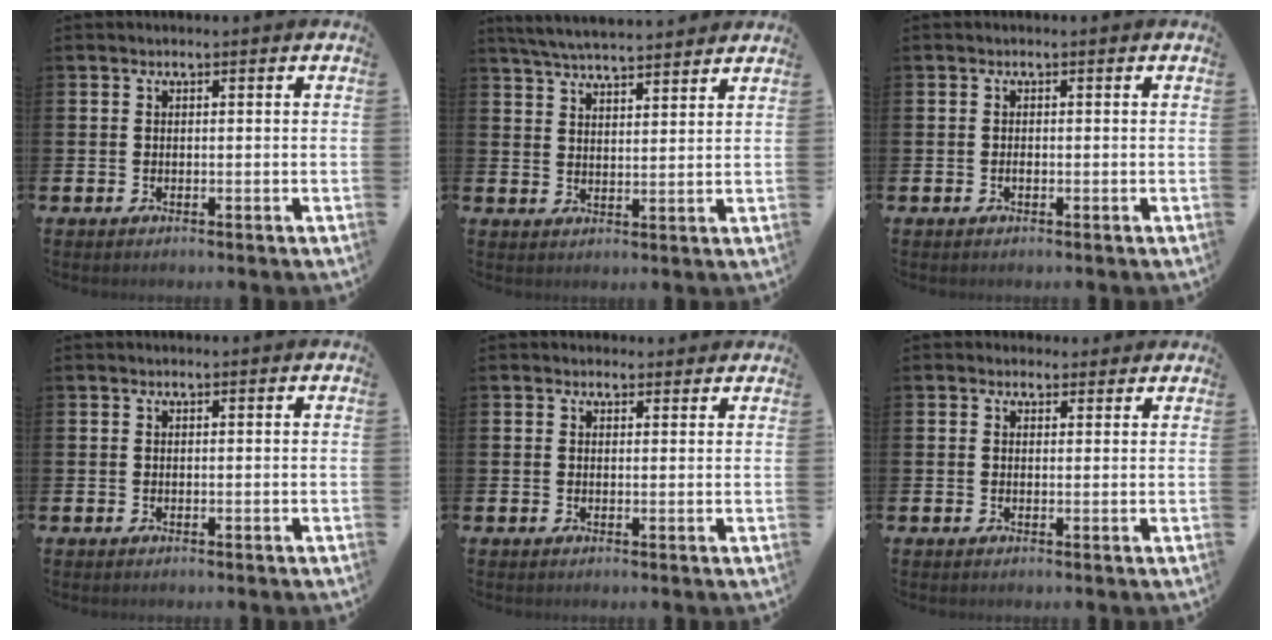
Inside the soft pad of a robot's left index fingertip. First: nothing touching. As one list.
[{"total": 5.4, "force": [5.3, 0.2, 1.0], "torque": [-0.041, -0.025, 0.097]}, {"total": 0.6, "force": [-0.2, 0.3, 0.5], "torque": [-0.019, 0.003, -0.002]}, {"total": 0.0}, {"total": 1.5, "force": [1.3, 0.6, -0.1], "torque": [0.008, 0.001, 0.023]}, {"total": 1.7, "force": [1.4, 0.8, 0.0], "torque": [0.006, 0.002, 0.025]}]